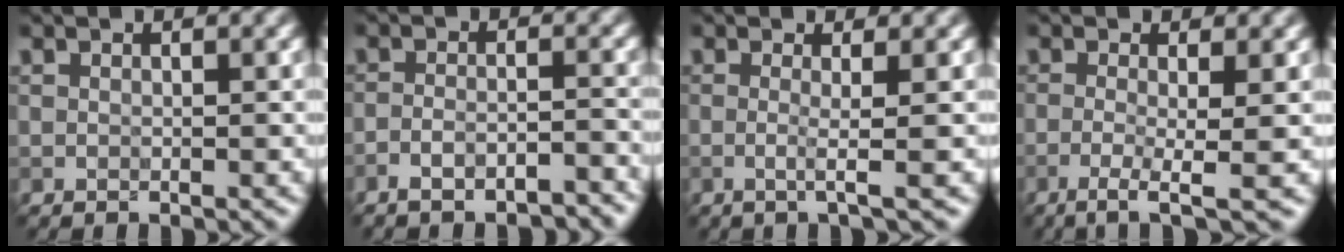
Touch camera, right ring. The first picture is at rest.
{"total": 4.9, "force": [-4.4, 1.2, 1.9], "torque": [-0.029, 0.009, -0.060]}
{"total": 1.9, "force": [0.0, 0.5, 1.9], "torque": [-0.032, -0.005, -0.011]}
{"total": 4.2, "force": [-1.3, 1.1, 3.8], "torque": [-0.066, -0.005, -0.031]}